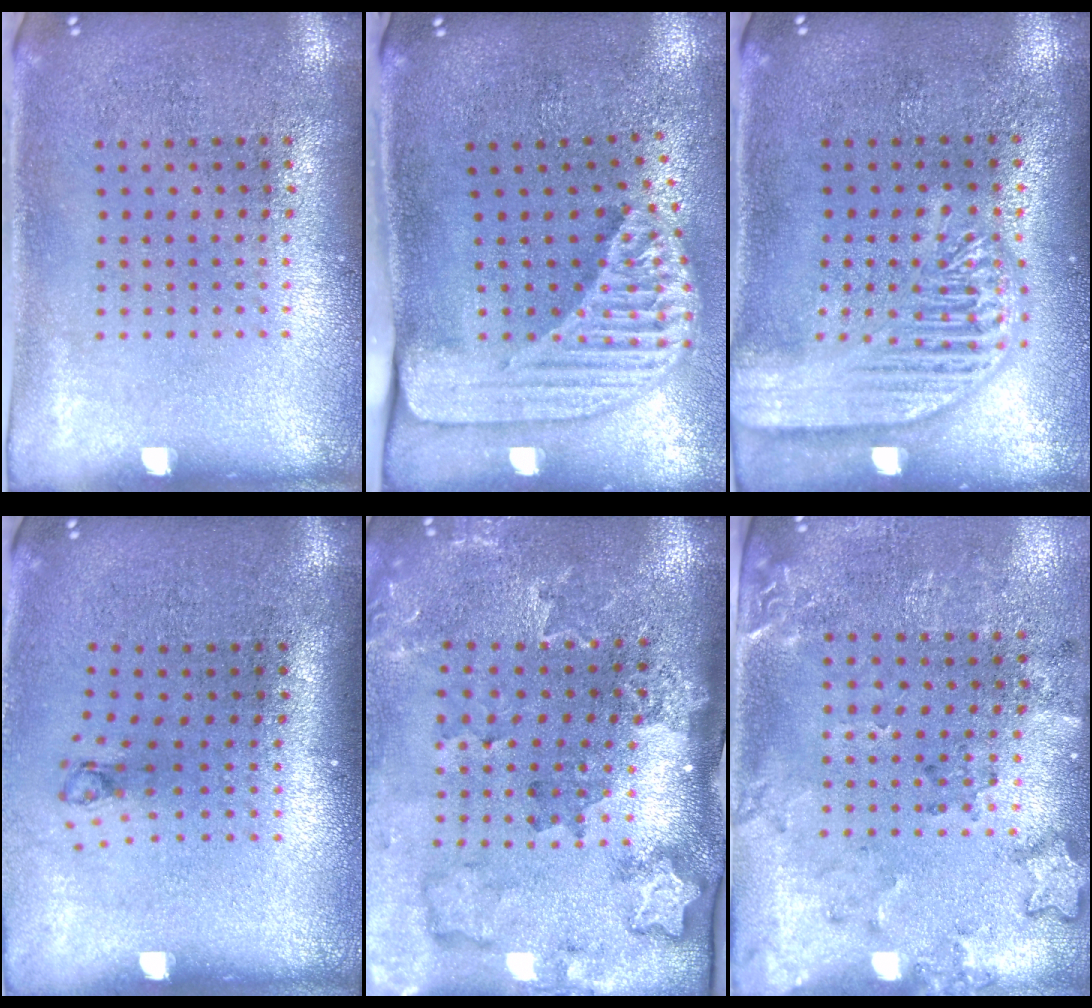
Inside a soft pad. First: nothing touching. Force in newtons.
{"total": 2.5, "press": 1.7, "slide": 1.8}
{"total": 3.0, "press": 3.0, "slide": 0.3}
{"total": 0.7, "press": 0.3, "slide": 0.6}
{"total": 2.1, "press": 2.0, "slide": 0.7}
{"total": 1.9, "press": 1.5, "slide": 1.2}